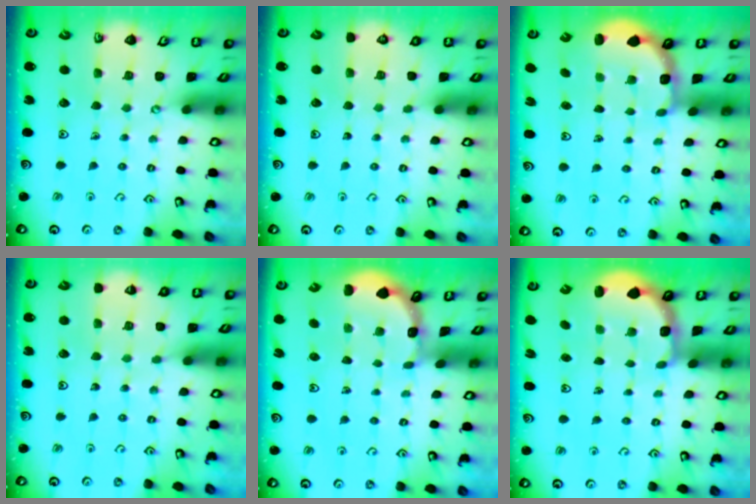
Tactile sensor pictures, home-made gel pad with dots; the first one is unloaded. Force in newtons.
{"total": 0.0}
{"total": 2.7, "press": 2.4, "slide": 1.4}
{"total": 3.0, "press": 2.9, "slide": 0.6}
{"total": 1.2, "press": 1.2, "slide": 0.1}
{"total": 2.7, "press": 2.1, "slide": 1.7}